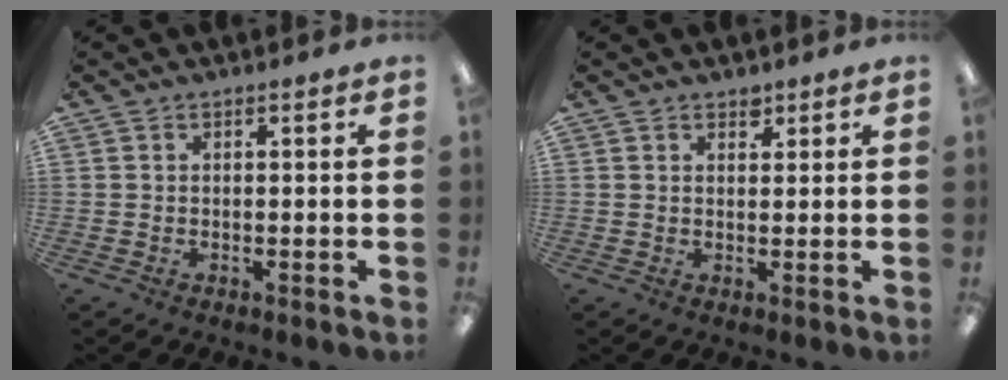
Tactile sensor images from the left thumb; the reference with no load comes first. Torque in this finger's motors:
{"motor_torque": [0.33, 0.04, -0.18, -0.05, -0.04]}